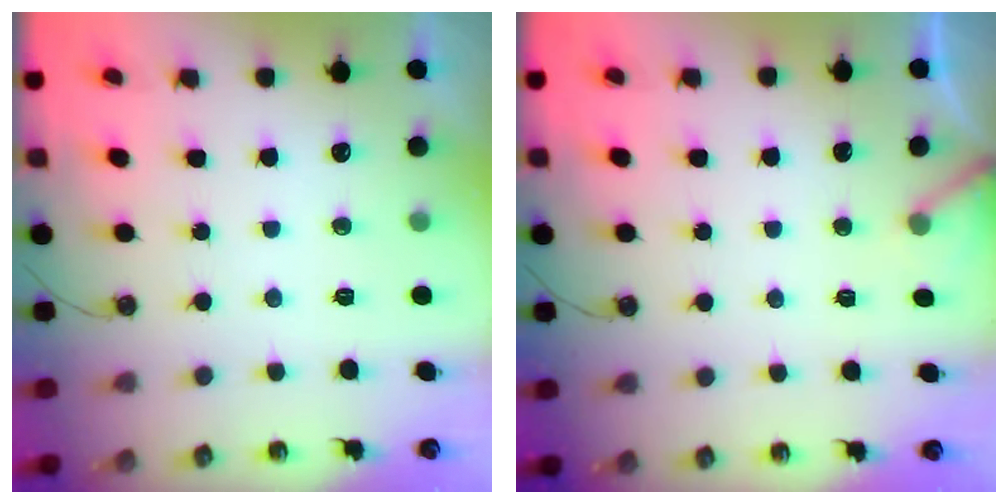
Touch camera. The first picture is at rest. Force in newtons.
{"total": 3.6, "press": 3.6, "slide": 0.2}